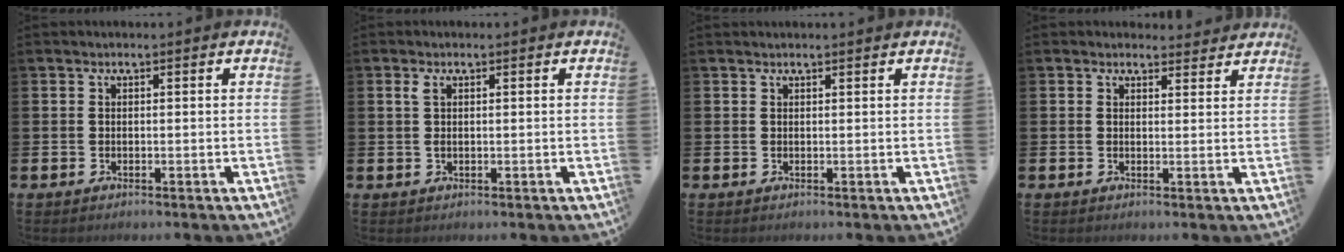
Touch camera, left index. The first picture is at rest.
{"total": 1.2, "force": [0.3, 0.5, 1.1], "torque": [-0.015, 0.003, 0.002]}
{"total": 0.5, "force": [0.5, -0.1, 0.1], "torque": [0.006, -0.004, 0.008]}
{"total": 2.0, "force": [1.9, 0.5, 0.0], "torque": [0.013, -0.011, 0.031]}